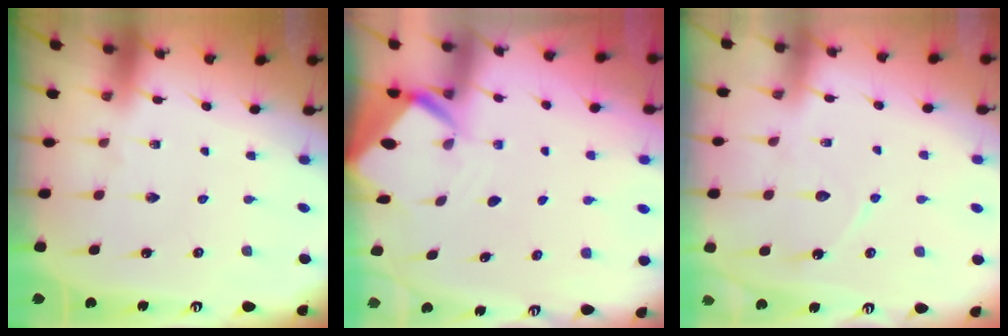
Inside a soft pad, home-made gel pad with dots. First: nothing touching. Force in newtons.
{"total": 4.2, "press": 4.2, "slide": 0.2}
{"total": 7.5, "press": 7.5, "slide": 0.6}